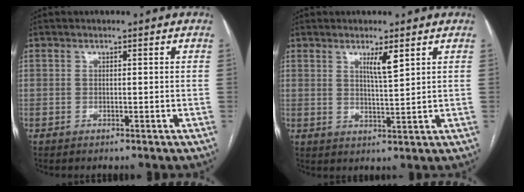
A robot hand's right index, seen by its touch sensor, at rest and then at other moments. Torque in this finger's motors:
{"motor_torque": [0.03, 0.05, 0.06, 0.04]}